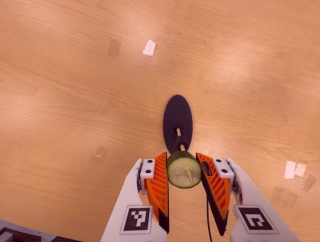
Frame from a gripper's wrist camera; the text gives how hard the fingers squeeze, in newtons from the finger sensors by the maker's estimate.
{"total": 9.4, "left": 8.5, "right": 10.2}